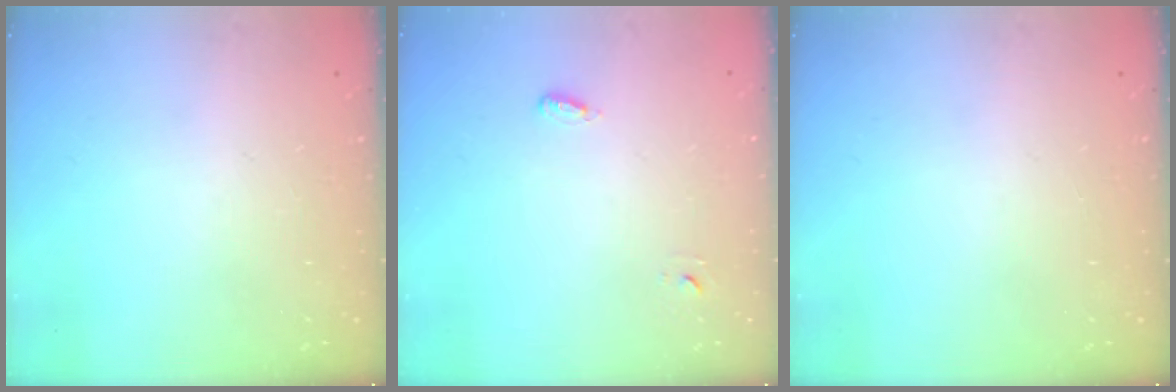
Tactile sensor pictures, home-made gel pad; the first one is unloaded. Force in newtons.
{"total": 3.2, "press": 2.9, "slide": 1.4}
{"total": 0.0}